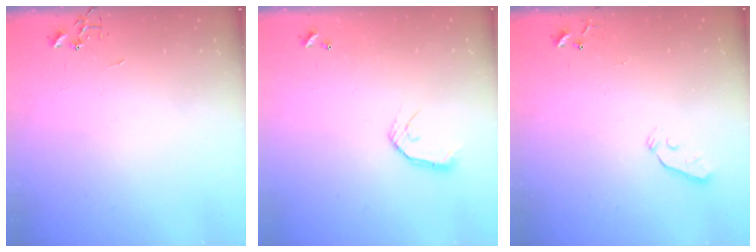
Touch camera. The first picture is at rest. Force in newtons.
{"total": 8.8, "press": 8.8, "slide": 0.6}
{"total": 3.2, "press": 3.1, "slide": 0.6}